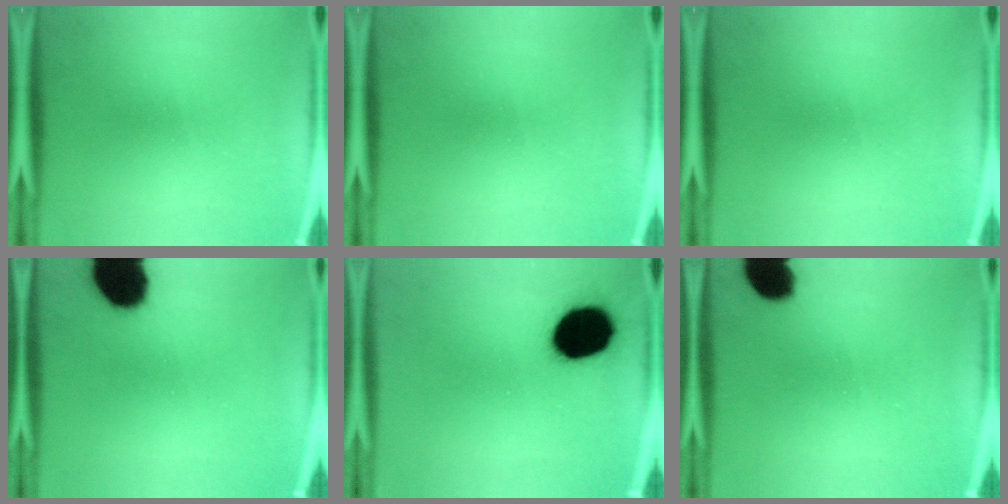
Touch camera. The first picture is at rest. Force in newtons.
{"total": 0.0}
{"total": 0.0}
{"total": 15.1}
{"total": 17.4}
{"total": 8.7}